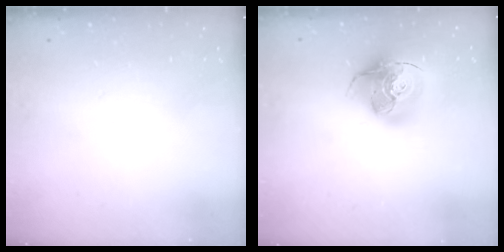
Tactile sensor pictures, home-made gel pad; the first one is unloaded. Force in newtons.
{"total": 20.1, "press": 20.0, "slide": 2.6}